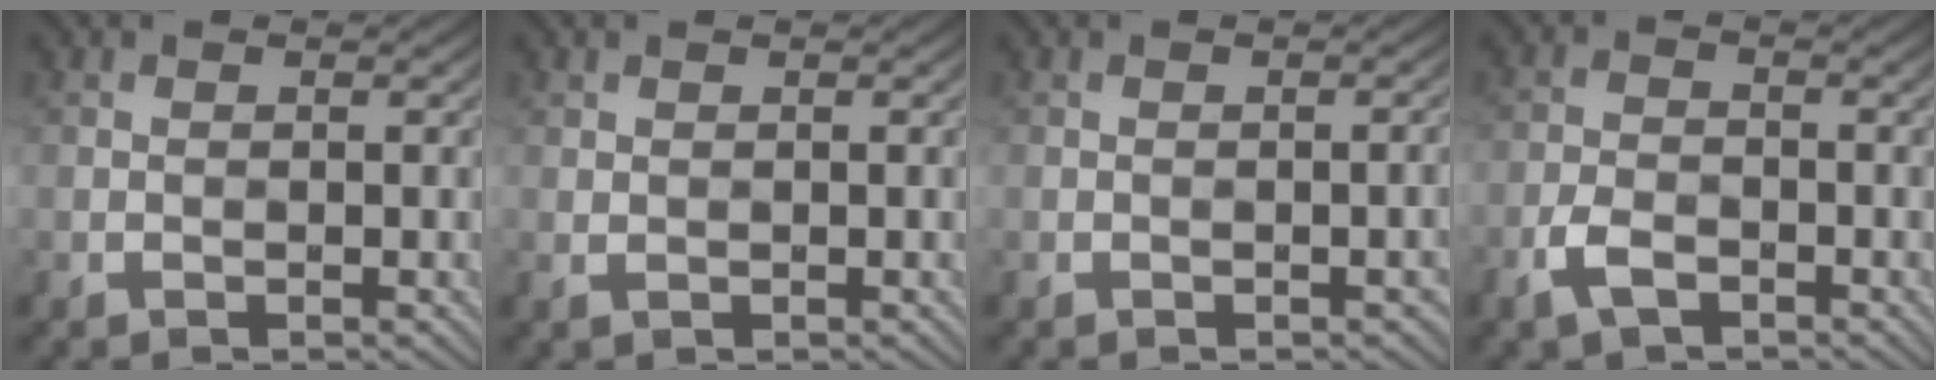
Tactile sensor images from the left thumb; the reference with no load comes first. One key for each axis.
{"total": 0.7, "fx": 0.3, "fy": 0.5, "fz": 0.4, "tx": -0.005, "ty": -0.004, "tz": 0.005}
{"total": 2.1, "fx": -1.6, "fy": 0.6, "fz": 1.3, "tx": -0.013, "ty": 0.017, "tz": -0.014}
{"total": 3.8, "fx": -1.4, "fy": 2.1, "fz": 2.8, "tx": -0.057, "ty": -0.002, "tz": -0.036}